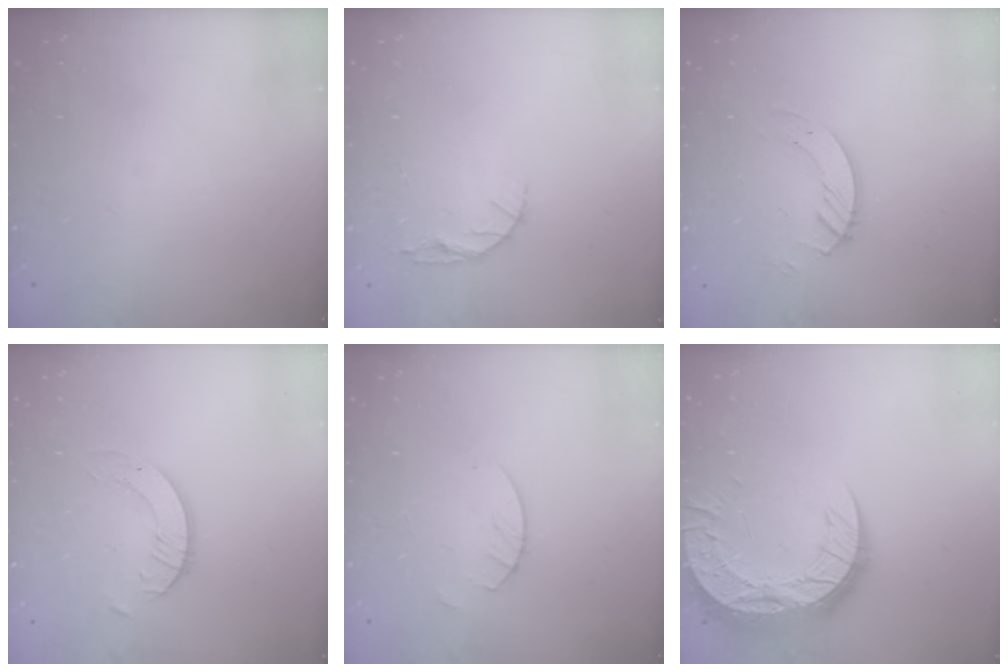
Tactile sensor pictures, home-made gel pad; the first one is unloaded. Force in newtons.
{"total": 4.4, "press": 4.4, "slide": 0.5}
{"total": 4.0, "press": 4.0, "slide": 0.3}
{"total": 2.3, "press": 2.3, "slide": 0.2}
{"total": 2.7, "press": 2.7, "slide": 0.2}
{"total": 17.5, "press": 17.4, "slide": 1.4}